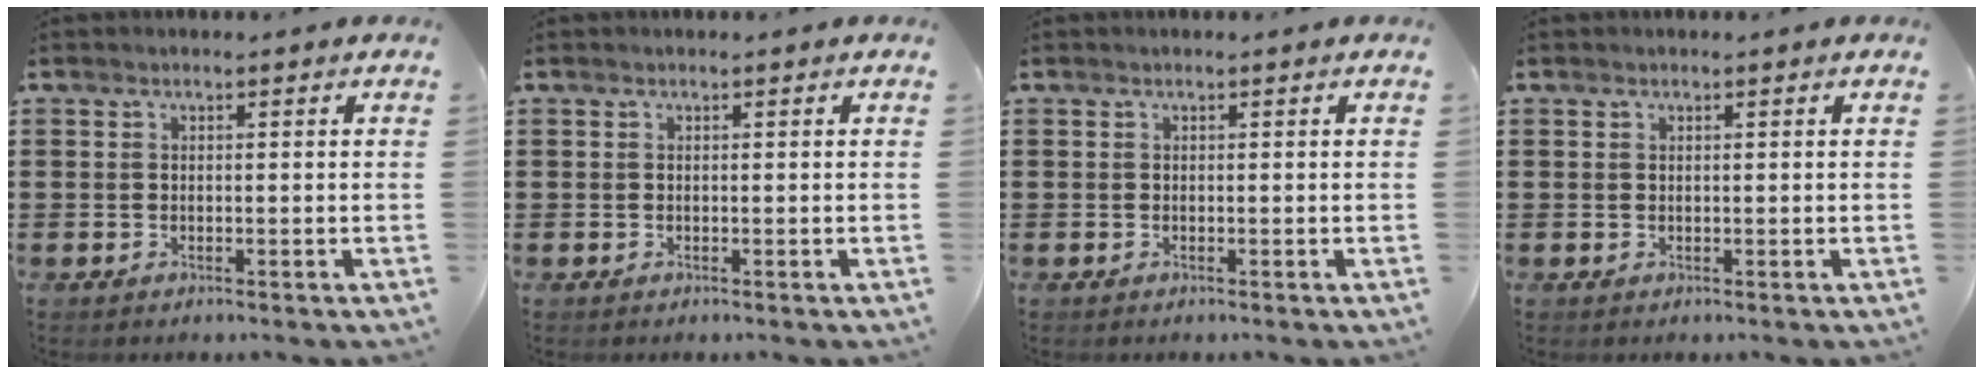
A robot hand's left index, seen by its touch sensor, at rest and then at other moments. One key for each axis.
{"total": 0.0}
{"total": 0.0}
{"total": 0.0}